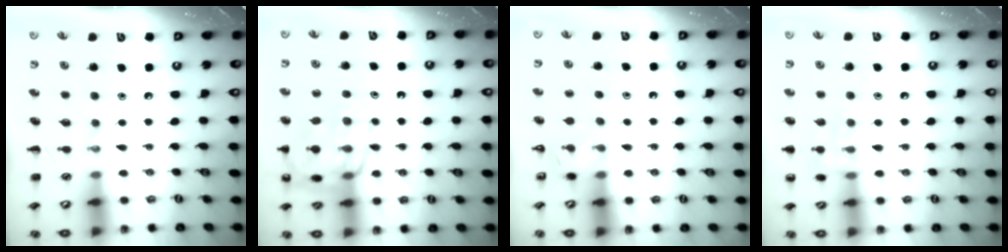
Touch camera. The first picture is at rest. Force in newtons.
{"total": 17.0, "press": 16.9, "slide": 1.9}
{"total": 4.7, "press": 4.4, "slide": 1.6}
{"total": 8.2, "press": 8.1, "slide": 1.1}